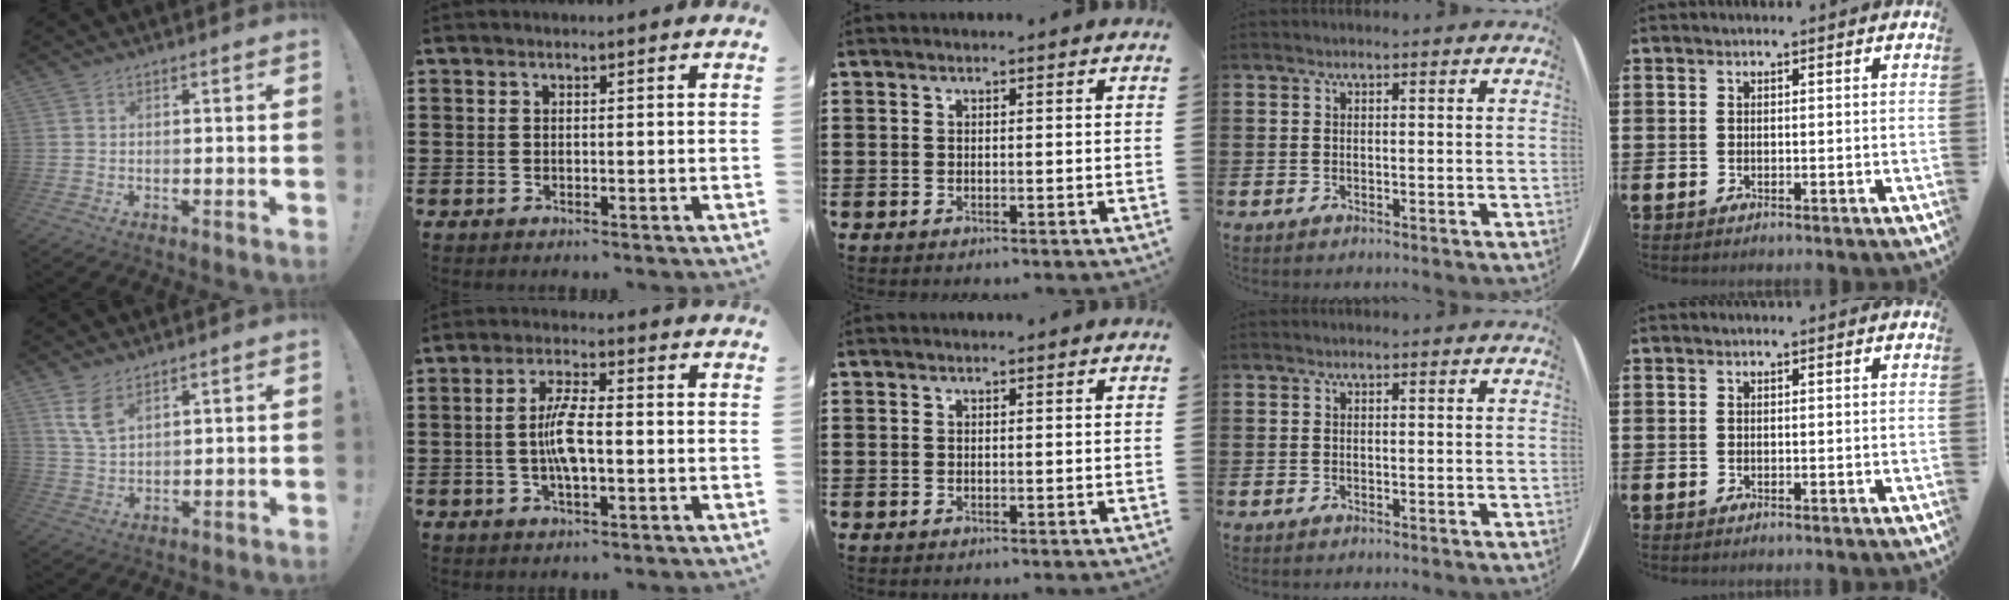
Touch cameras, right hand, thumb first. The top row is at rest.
{"thumb": {"total": 6.8, "force": [4.3, 3.2, 4.2], "torque": [-0.072, -0.018, 0.081]}, "index": {"total": 6.3, "force": [-0.7, 1.9, 6.0], "torque": [-0.128, -0.001, -0.021]}}